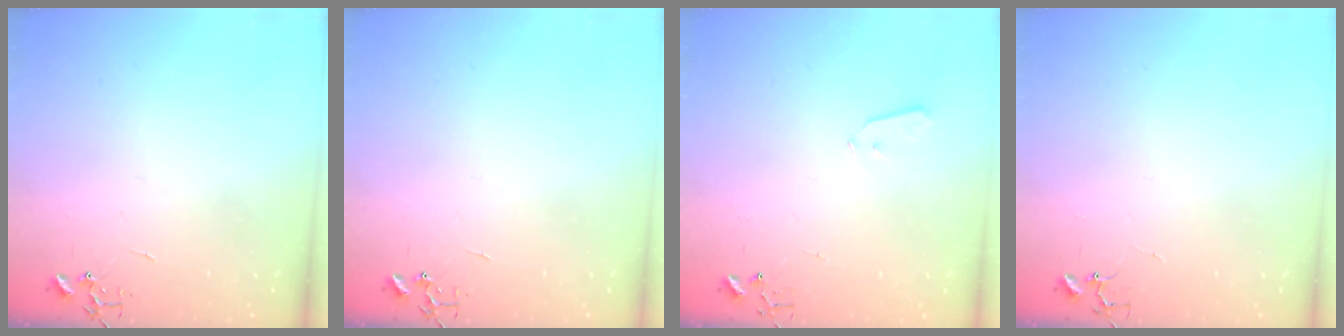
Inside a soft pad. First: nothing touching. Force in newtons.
{"total": 0.0}
{"total": 2.9, "press": 2.8, "slide": 0.8}
{"total": 3.7, "press": 3.7, "slide": 0.3}